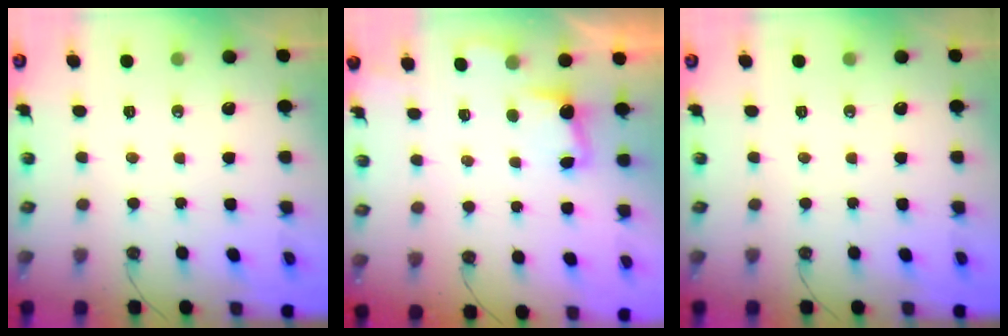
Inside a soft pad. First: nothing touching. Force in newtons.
{"total": 2.0, "press": 1.7, "slide": 0.9}
{"total": 0.0}